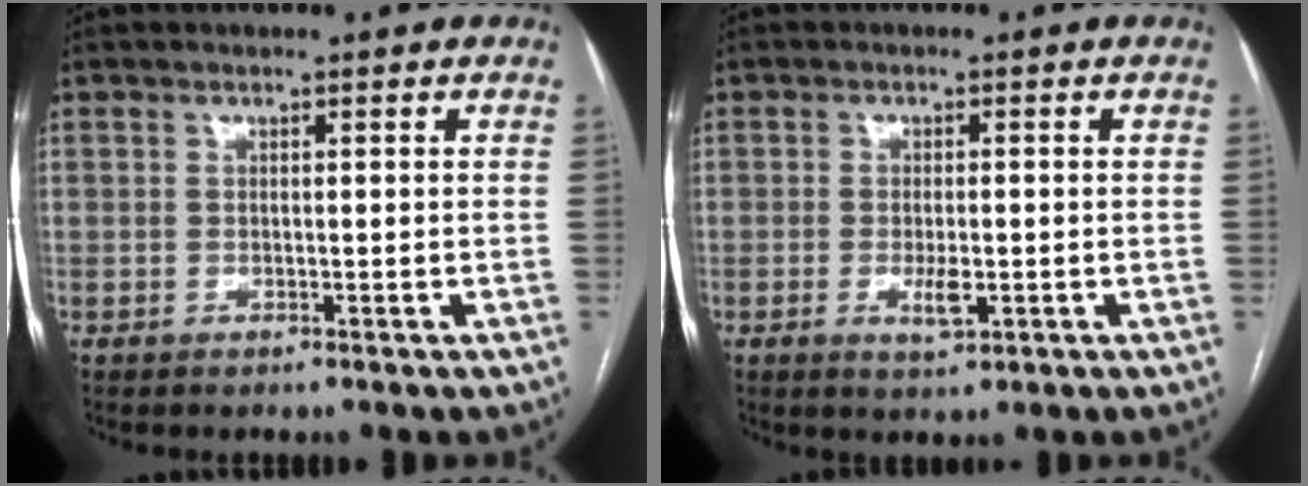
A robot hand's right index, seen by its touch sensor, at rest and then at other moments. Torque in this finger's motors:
{"motor_torque": [0.00, -0.02, -0.02, 0.00]}